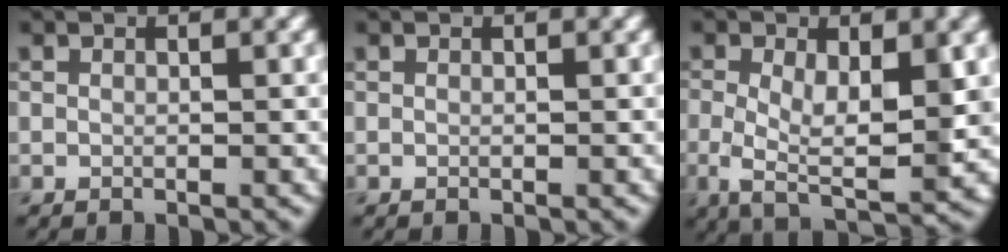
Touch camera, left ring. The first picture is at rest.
{"total": 0.0}
{"total": 6.7, "force": [-0.1, 2.9, 6.0], "torque": [-0.112, -0.009, -0.003]}